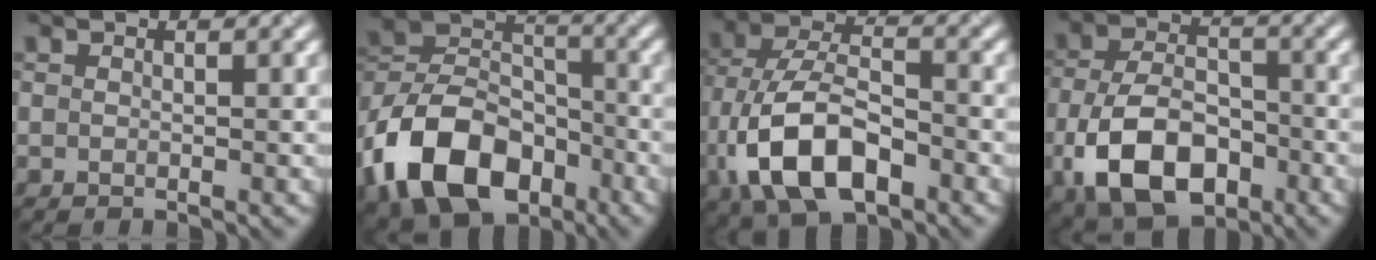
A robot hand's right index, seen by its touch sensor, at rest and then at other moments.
{"total": 12.3, "force": [-5.9, 8.0, 7.1], "torque": [-0.146, 0.009, -0.125]}
{"total": 10.1, "force": [-3.6, 5.4, 7.7], "torque": [-0.160, 0.003, -0.072]}
{"total": 9.5, "force": [-4.2, 5.6, 6.4], "torque": [-0.129, 0.003, -0.079]}